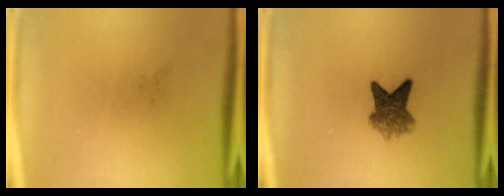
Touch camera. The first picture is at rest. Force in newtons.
{"total": 5.5}